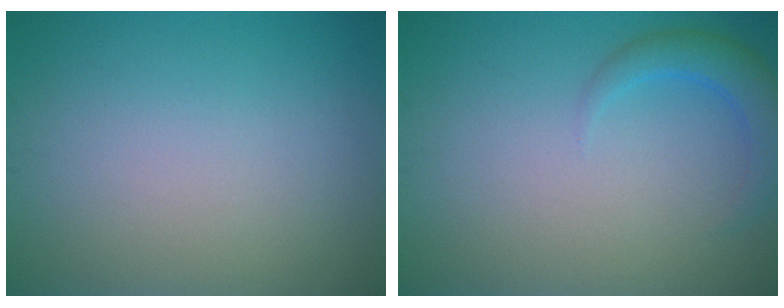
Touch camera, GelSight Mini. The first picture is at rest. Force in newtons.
{"total": 2.8, "press": 2.8, "slide": 0.2}